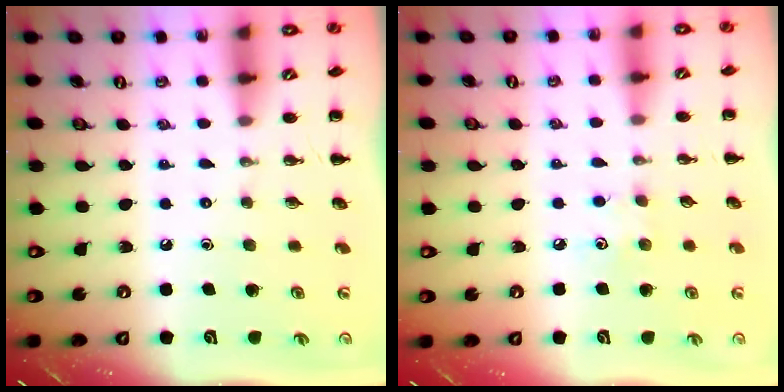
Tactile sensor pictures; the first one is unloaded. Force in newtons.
{"total": 4.4, "press": 4.2, "slide": 1.1}